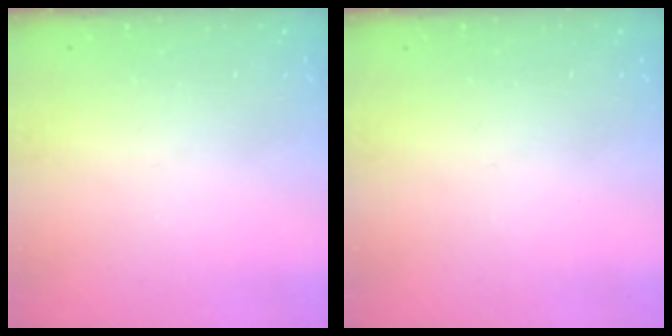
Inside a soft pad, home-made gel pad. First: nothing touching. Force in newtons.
{"total": 0.0}